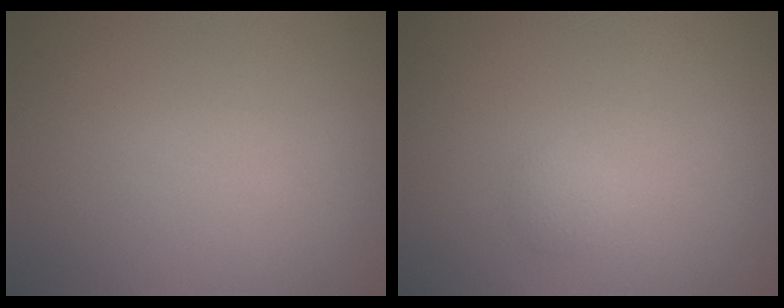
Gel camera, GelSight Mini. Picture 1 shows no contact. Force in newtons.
{"total": 1.2, "press": 1.2, "slide": 0.1}